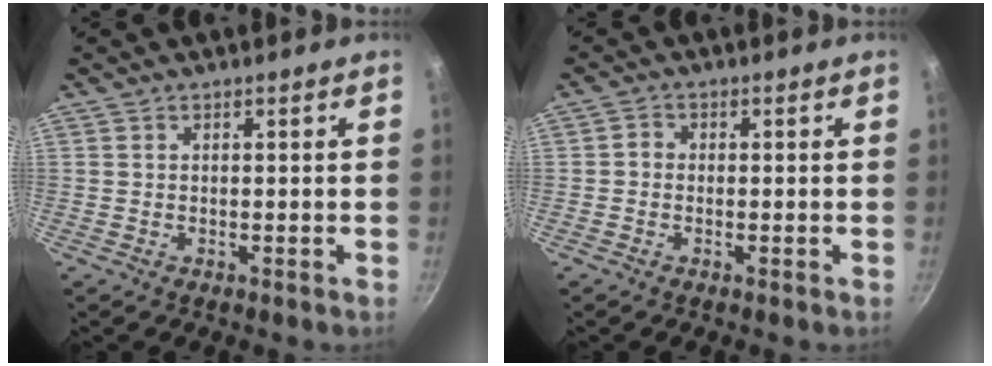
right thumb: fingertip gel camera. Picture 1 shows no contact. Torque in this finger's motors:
{"motor_torque": [-0.31, -0.01, 0.19, -0.12, -0.01]}